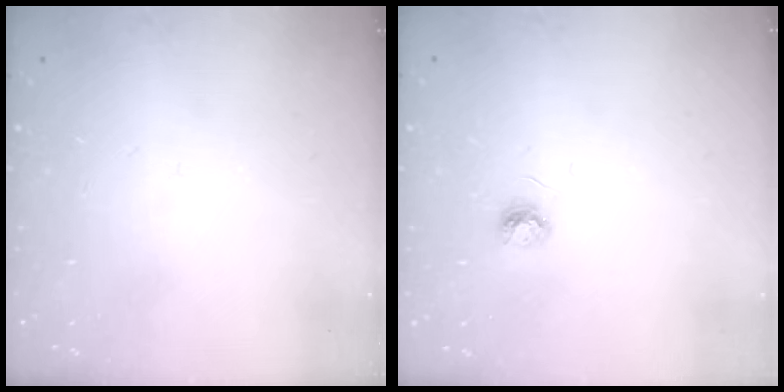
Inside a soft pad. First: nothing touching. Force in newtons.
{"total": 3.9, "press": 3.9, "slide": 0.5}